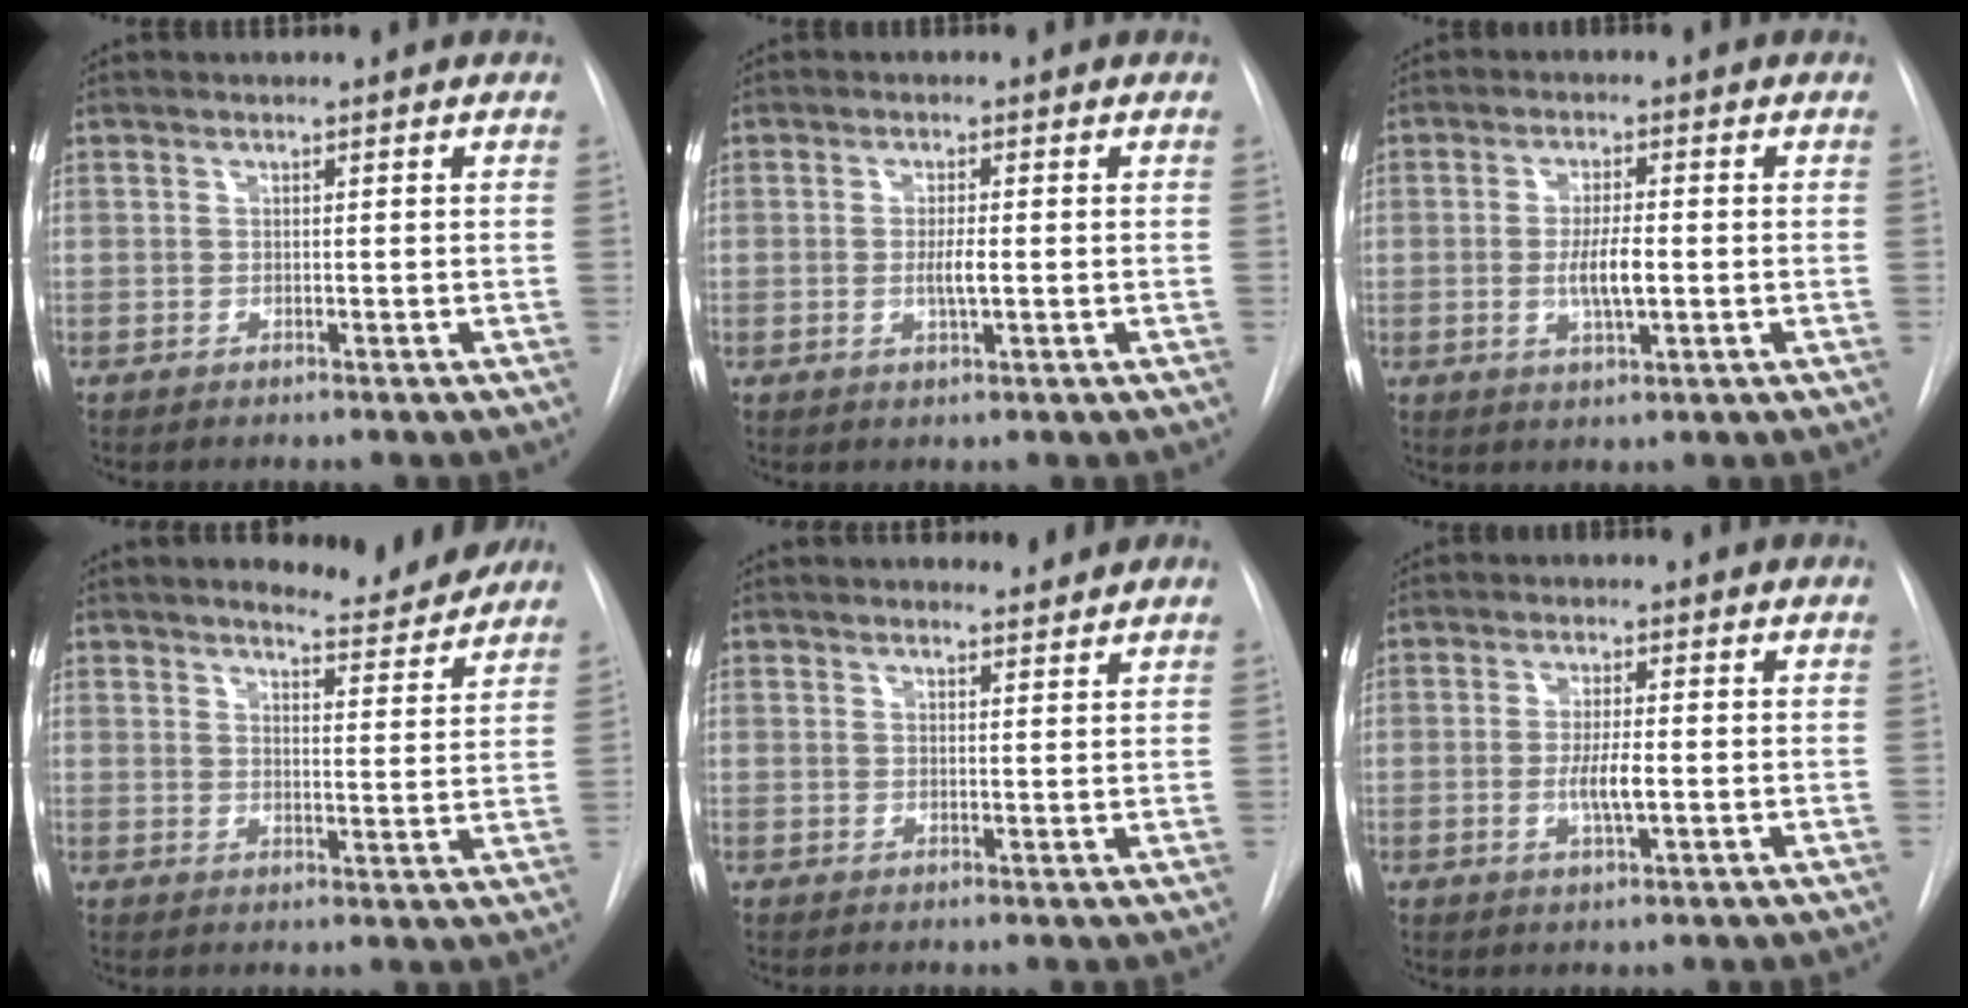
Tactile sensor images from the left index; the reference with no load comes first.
{"total": 2.7, "force": [-0.9, 0.3, 2.5], "torque": [-0.047, -0.009, -0.016]}
{"total": 5.0, "force": [-1.3, 1.1, 4.8], "torque": [-0.092, -0.012, -0.020]}
{"total": 8.2, "force": [7.9, 1.0, 2.2], "torque": [-0.029, -0.021, 0.095]}
{"total": 7.3, "force": [6.9, 1.2, 2.0], "torque": [-0.017, 0.005, 0.079]}
{"total": 4.0, "force": [-1.2, 0.6, 3.8], "torque": [-0.073, -0.011, -0.020]}